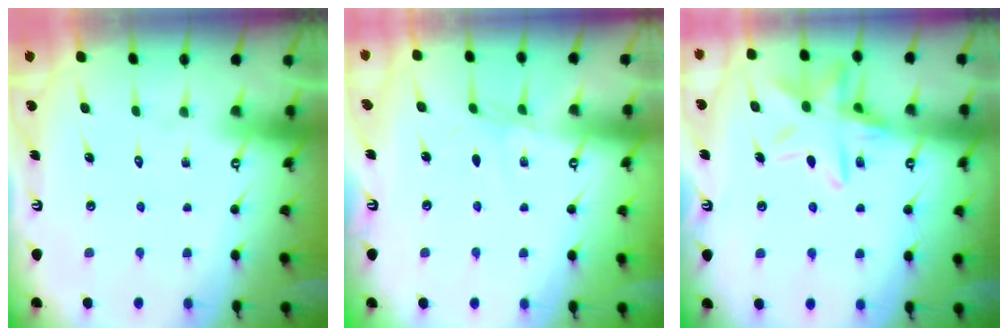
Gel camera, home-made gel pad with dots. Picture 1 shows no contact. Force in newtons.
{"total": 2.5, "press": 2.4, "slide": 0.6}
{"total": 14.4, "press": 14.4, "slide": 1.1}